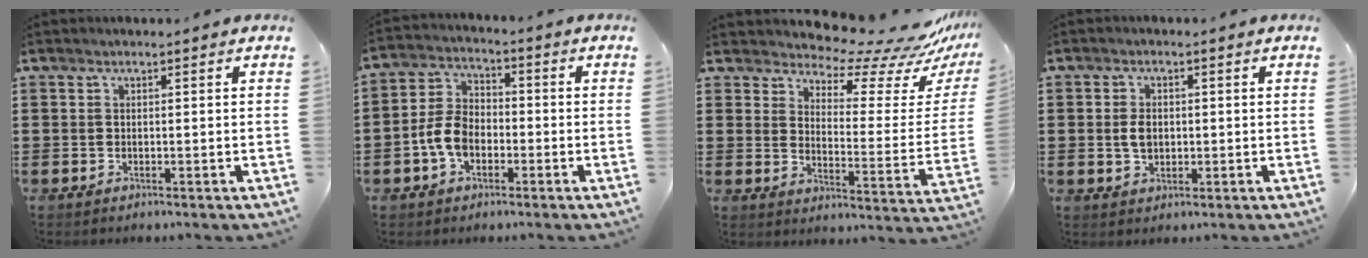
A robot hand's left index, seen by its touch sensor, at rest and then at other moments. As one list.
[{"total": 6.3, "force": [-2.2, 4.1, 4.3], "torque": [-0.110, 0.005, -0.049]}, {"total": 8.3, "force": [7.6, 1.5, 2.8], "torque": [-0.060, -0.065, 0.127]}, {"total": 3.1, "force": [0.1, 2.1, 2.4], "torque": [-0.047, 0.007, 0.001]}]